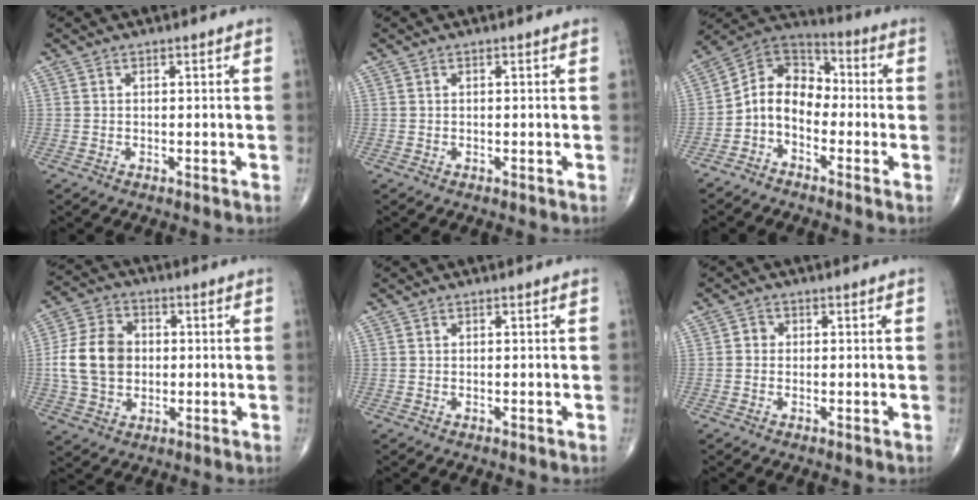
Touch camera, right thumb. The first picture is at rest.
{"total": 0.0}
{"total": 9.7, "force": [-2.9, 7.3, 5.8], "torque": [-0.073, 0.064, -0.073]}
{"total": 12.1, "force": [0.1, 9.2, 7.9], "torque": [-0.132, 0.015, 0.000]}
{"total": 0.0}
{"total": 1.4, "force": [0.0, 1.3, 0.5], "torque": [0.002, 0.004, -0.004]}